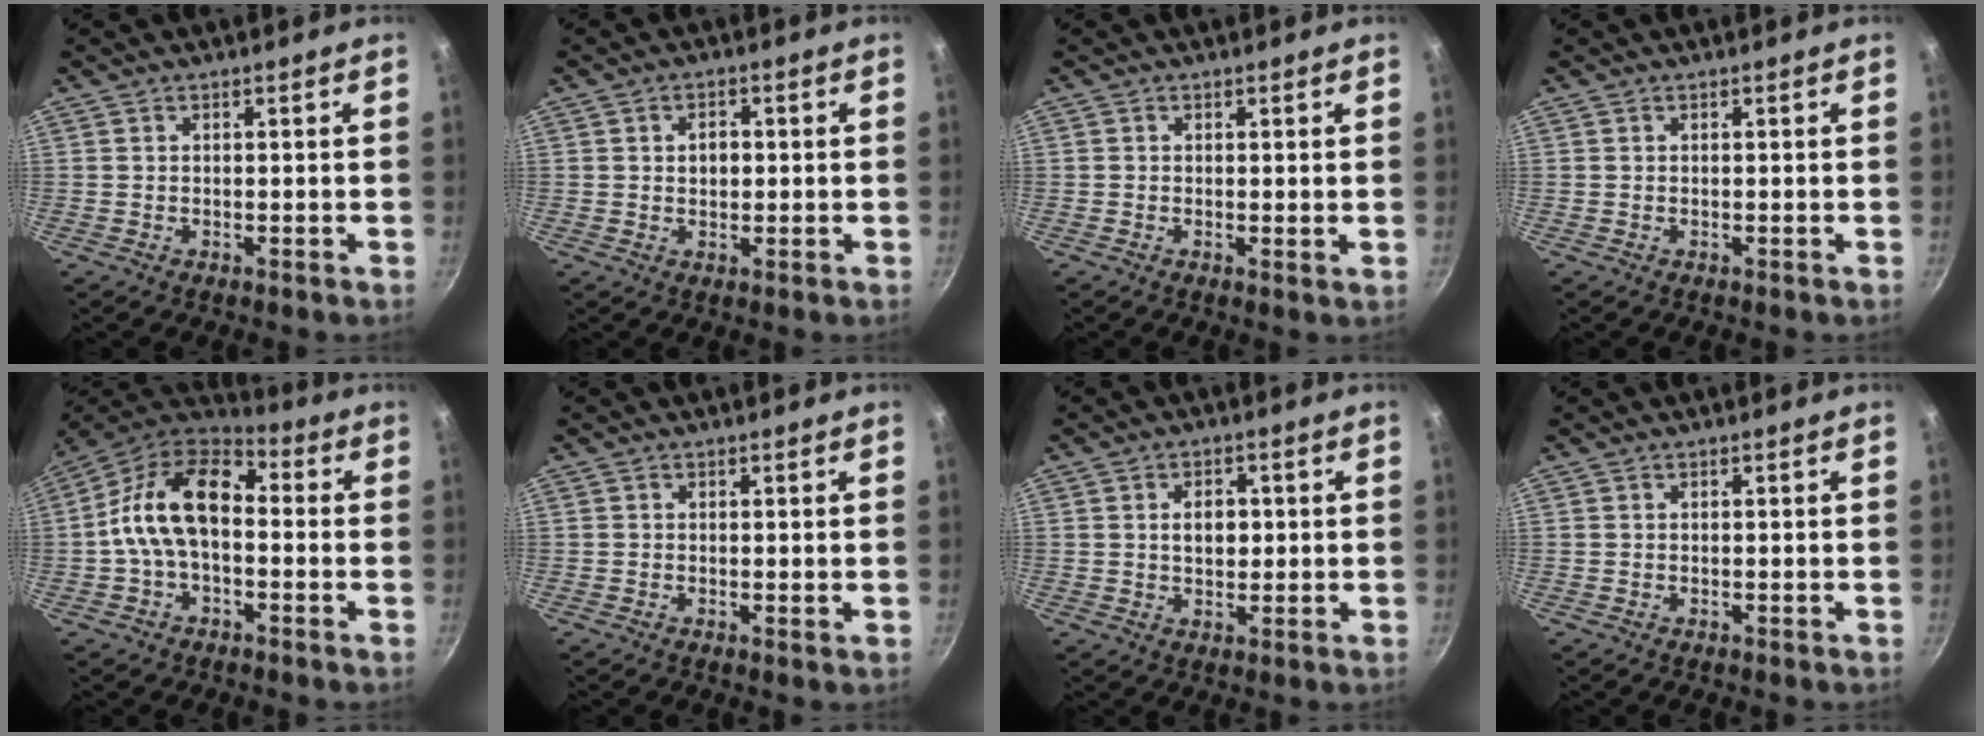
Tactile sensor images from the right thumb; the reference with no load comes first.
{"total": 3.2, "force": [0.3, 2.3, 2.2], "torque": [-0.024, 0.003, 0.005]}
{"total": 0.6, "force": [0.2, 0.2, 0.5], "torque": [-0.007, -0.008, 0.000]}
{"total": 0.0}
{"total": 14.8, "force": [-0.6, 9.1, 11.7], "torque": [-0.190, 0.044, -0.031]}
{"total": 0.0}
{"total": 4.7, "force": [0.6, 3.1, 3.4], "torque": [-0.037, 0.001, 0.008]}
{"total": 0.0}